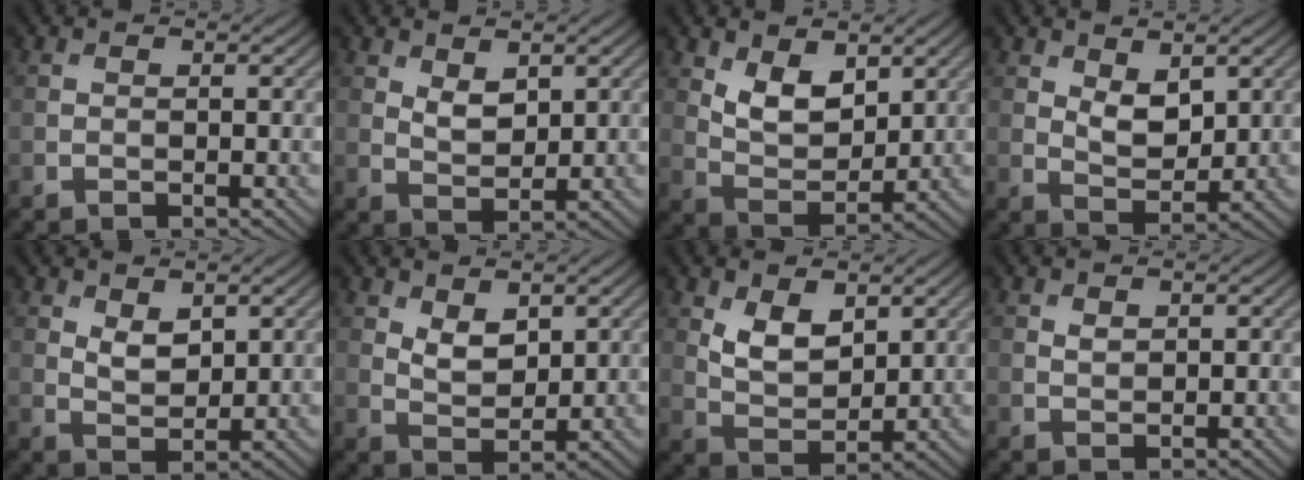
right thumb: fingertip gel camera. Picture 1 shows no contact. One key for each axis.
{"total": 3.1, "fx": 1.7, "fy": 1.6, "fz": 2.1, "tx": -0.045, "ty": -0.006, "tz": 0.037}
{"total": 6.3, "fx": 3.2, "fy": 3.5, "fz": 4.2, "tx": -0.086, "ty": -0.017, "tz": 0.057}
{"total": 4.4, "fx": 2.1, "fy": 2.3, "fz": 3.1, "tx": -0.063, "ty": -0.008, "tz": 0.038}
{"total": 3.2, "fx": 1.8, "fy": 1.7, "fz": 2.1, "tx": -0.046, "ty": -0.007, "tz": 0.038}
{"total": 3.9, "fx": 2.1, "fy": 2.1, "fz": 2.6, "tx": -0.056, "ty": -0.008, "tz": 0.043}
{"total": 5.6, "fx": 2.6, "fy": 3.1, "fz": 3.8, "tx": -0.082, "ty": -0.013, "tz": 0.053}
{"total": 1.0, "fx": 0.7, "fy": 0.6, "fz": 0.6, "tx": -0.014, "ty": -0.003, "tz": 0.015}